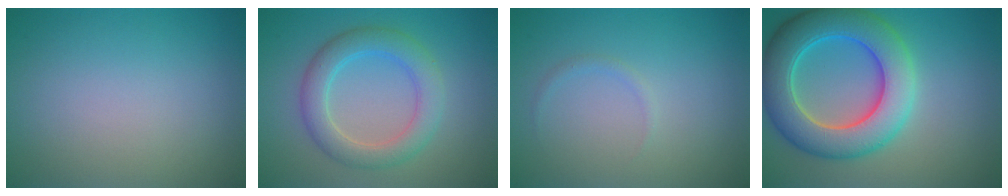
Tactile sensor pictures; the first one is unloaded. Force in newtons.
{"total": 4.5, "press": 4.5, "slide": 0.3}
{"total": 0.6, "press": 0.6, "slide": 0.1}
{"total": 9.2, "press": 9.2, "slide": 0.2}